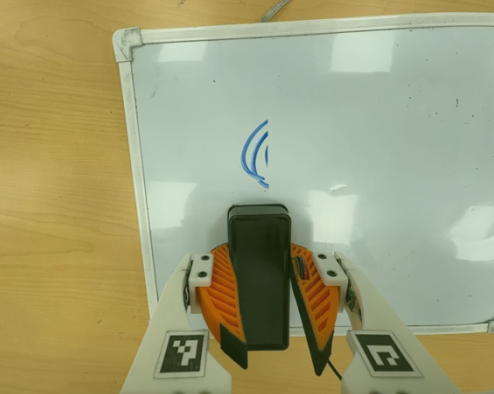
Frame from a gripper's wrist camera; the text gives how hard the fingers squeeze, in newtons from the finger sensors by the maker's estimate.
{"total": 13.8, "left": 12.4, "right": 15.2}